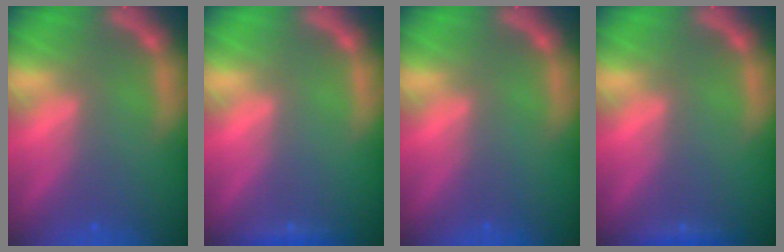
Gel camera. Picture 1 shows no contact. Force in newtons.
{"total": 0.9}
{"total": 0.0}
{"total": 0.9}